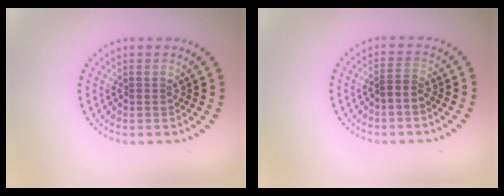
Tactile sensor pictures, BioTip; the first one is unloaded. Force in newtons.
{"total": 1.1, "press": 0.9, "slide": 0.7}